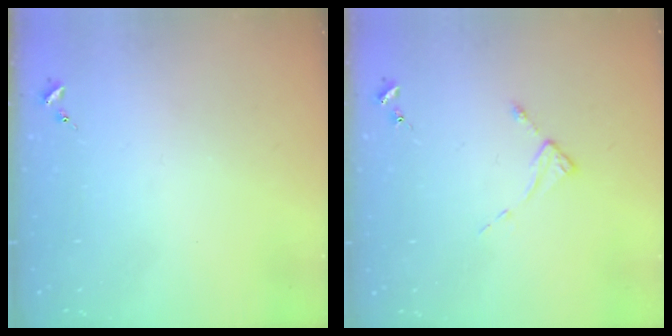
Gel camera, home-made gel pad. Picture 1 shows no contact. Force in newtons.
{"total": 2.6, "press": 2.6, "slide": 0.4}